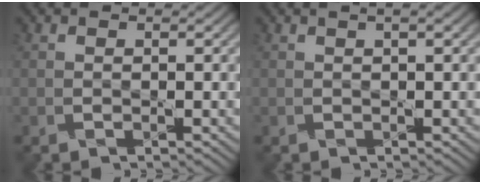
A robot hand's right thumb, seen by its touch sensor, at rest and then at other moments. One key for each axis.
{"total": 1.5, "fx": 0.9, "fy": 0.0, "fz": 1.2, "tx": -0.024, "ty": 0.004, "tz": 0.013}